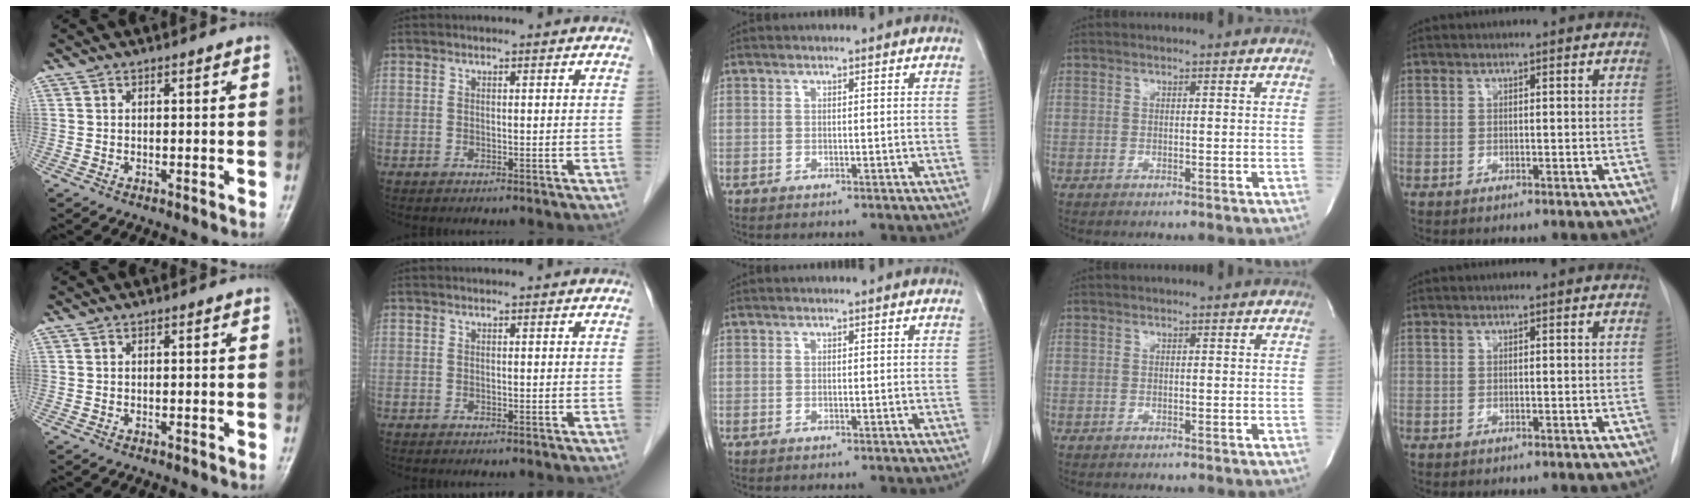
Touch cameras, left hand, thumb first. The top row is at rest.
{}